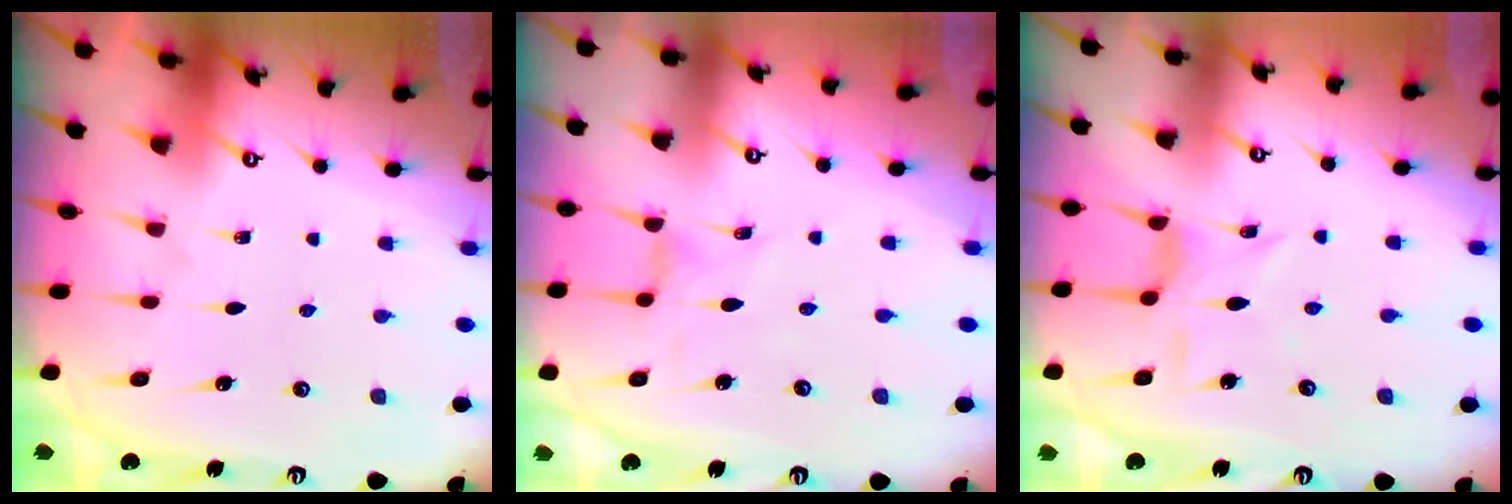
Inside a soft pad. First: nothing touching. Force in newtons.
{"total": 0.0}
{"total": 3.7, "press": 3.6, "slide": 0.6}